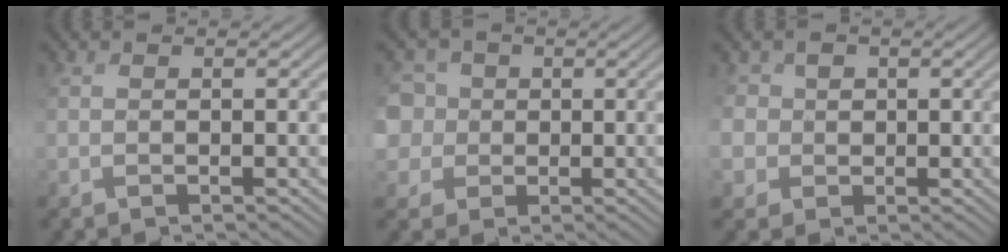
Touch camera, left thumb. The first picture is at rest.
{"total": 5.9, "force": [0.8, 5.8, 0.3], "torque": [-0.047, 0.021, -0.009]}
{"total": 4.0, "force": [0.4, 3.9, -0.8], "torque": [-0.005, 0.008, -0.003]}